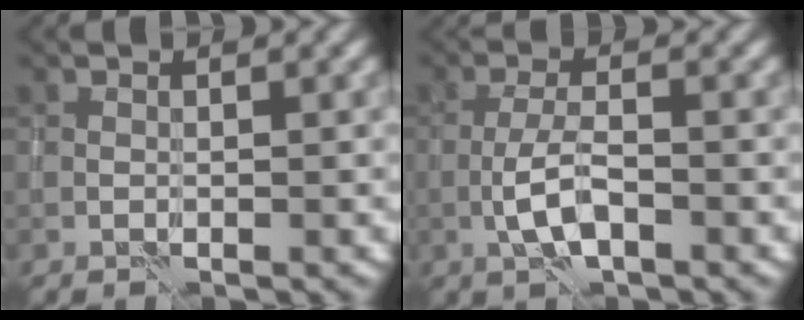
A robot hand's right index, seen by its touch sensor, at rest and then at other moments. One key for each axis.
{"total": 3.3, "fx": -1.5, "fy": 0.8, "fz": 2.8, "tx": -0.059, "ty": 0.005, "tz": -0.033}